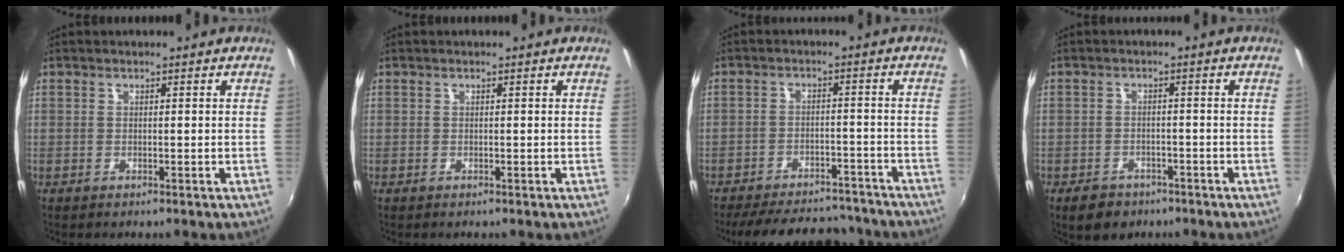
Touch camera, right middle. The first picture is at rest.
{"total": 0.0}
{"total": 18.3, "force": [-15.7, 6.4, 6.7], "torque": [-0.148, 0.022, -0.196]}
{"total": 5.1, "force": [-3.6, 3.2, 1.8], "torque": [-0.049, -0.002, -0.049]}